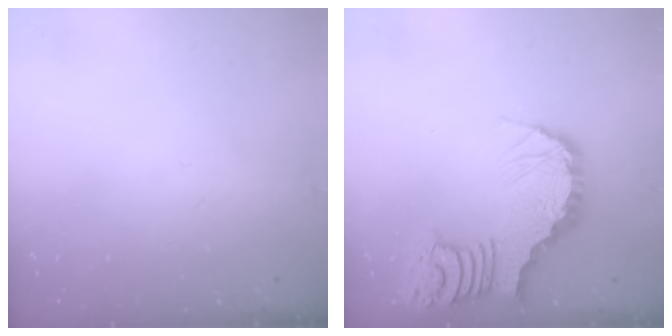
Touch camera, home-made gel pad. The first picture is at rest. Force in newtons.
{"total": 13.8, "press": 13.7, "slide": 1.8}